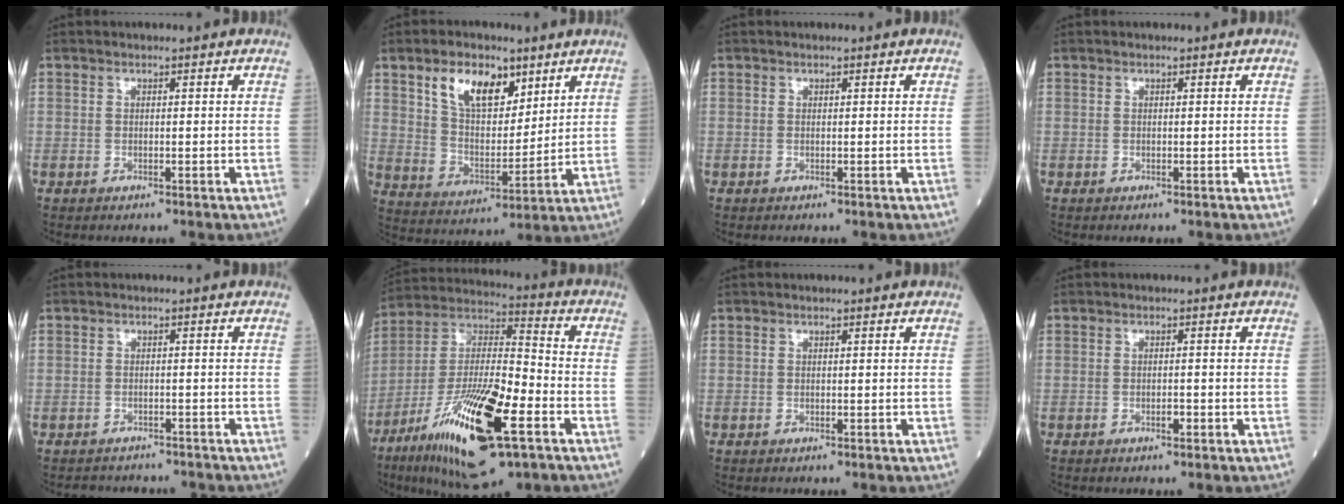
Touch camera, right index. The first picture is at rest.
{"total": 11.1, "force": [6.4, 5.5, 7.2], "torque": [-0.138, 0.012, 0.129]}
{"total": 0.0}
{"total": 0.0}
{"total": 4.5, "force": [-4.1, 1.8, -0.2], "torque": [0.003, 0.005, -0.052]}
{"total": 21.6, "force": [-9.7, 4.5, 18.8], "torque": [-0.373, -0.034, -0.166]}
{"total": 0.0}
{"total": 0.9, "force": [-0.4, 0.3, 0.8], "torque": [-0.016, 0.000, -0.005]}